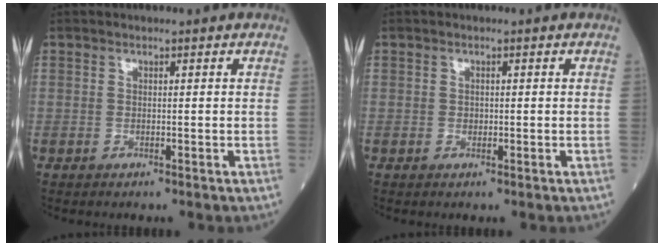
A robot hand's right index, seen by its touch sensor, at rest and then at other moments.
{"total": 0.7, "force": [0.0, 0.6, 0.4], "torque": [-0.004, 0.001, 0.003]}